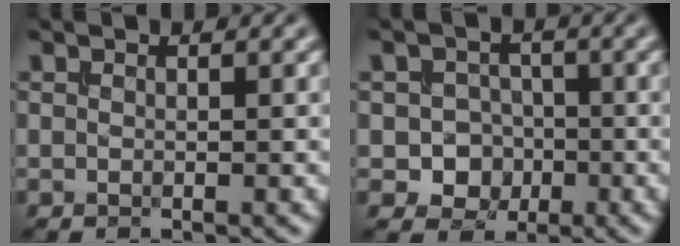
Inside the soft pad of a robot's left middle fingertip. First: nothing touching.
{"total": 4.1, "force": [-1.3, 3.6, 1.5], "torque": [-0.005, 0.004, -0.034]}